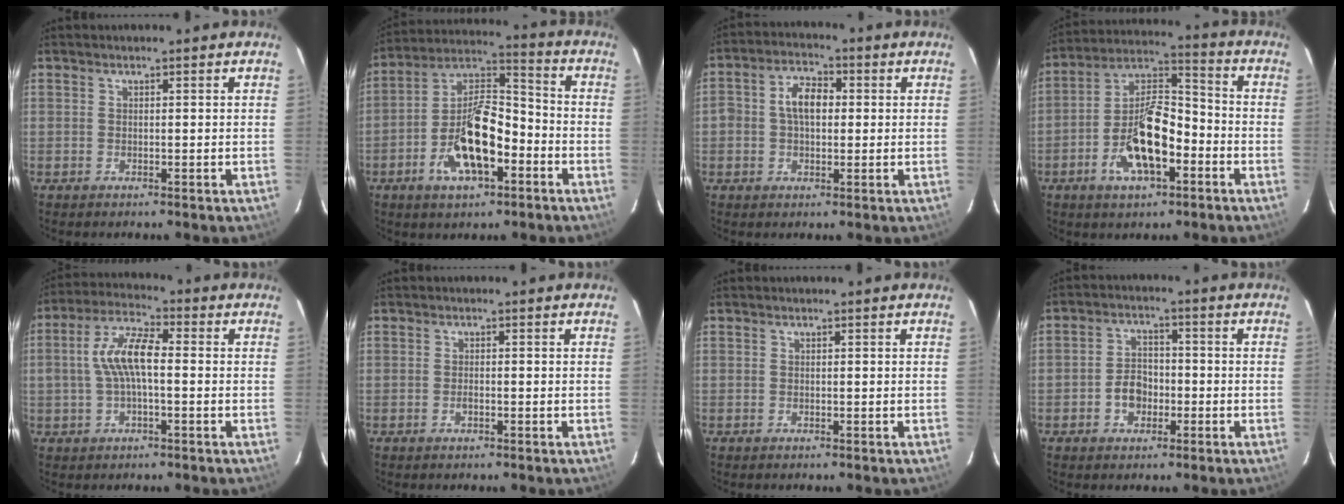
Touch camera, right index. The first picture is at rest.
{"total": 14.9, "force": [-6.1, 6.4, 12.0], "torque": [-0.232, 0.016, -0.107]}
{"total": 6.2, "force": [0.3, 4.1, 4.7], "torque": [-0.086, 0.020, 0.004]}
{"total": 14.0, "force": [-5.7, 5.9, 11.3], "torque": [-0.219, 0.016, -0.099]}
{"total": 8.7, "force": [-0.3, 3.3, 8.0], "torque": [-0.165, 0.018, -0.007]}
{"total": 1.1, "force": [-0.5, 0.7, 0.8], "torque": [-0.016, 0.002, -0.009]}
{"total": 0.0}
{"total": 5.4, "force": [-1.9, 4.2, 2.7], "torque": [-0.054, 0.016, -0.028]}